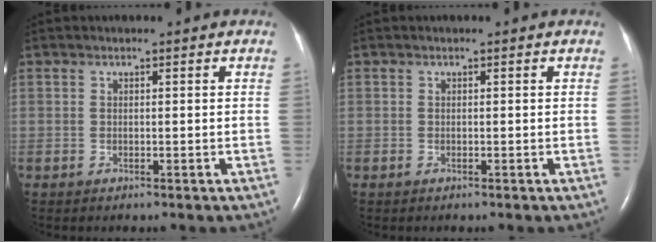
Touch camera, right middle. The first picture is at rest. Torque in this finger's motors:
{"motor_torque": [0.04, 0.03, -0.03, -0.06]}